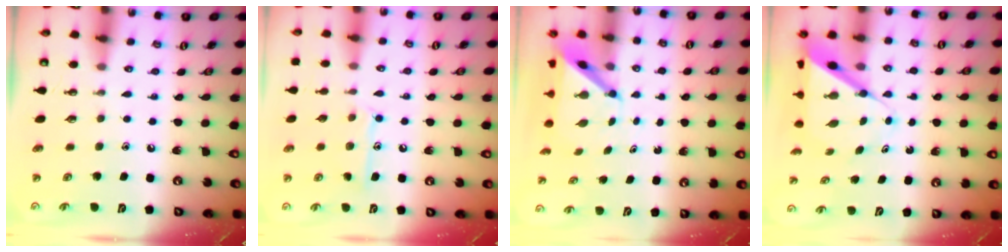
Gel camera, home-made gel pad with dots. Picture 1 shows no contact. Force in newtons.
{"total": 10.1, "press": 10.1, "slide": 0.7}
{"total": 4.8, "press": 4.8, "slide": 0.2}
{"total": 9.0, "press": 9.0, "slide": 0.7}